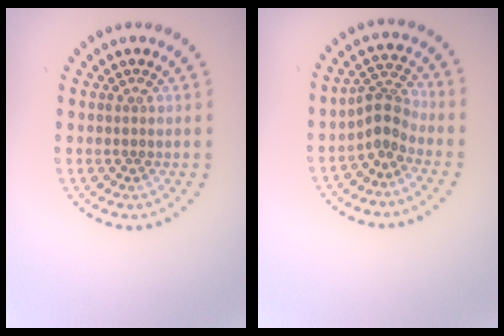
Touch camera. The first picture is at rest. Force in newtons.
{"total": 2.6, "press": 1.8, "slide": 1.8}